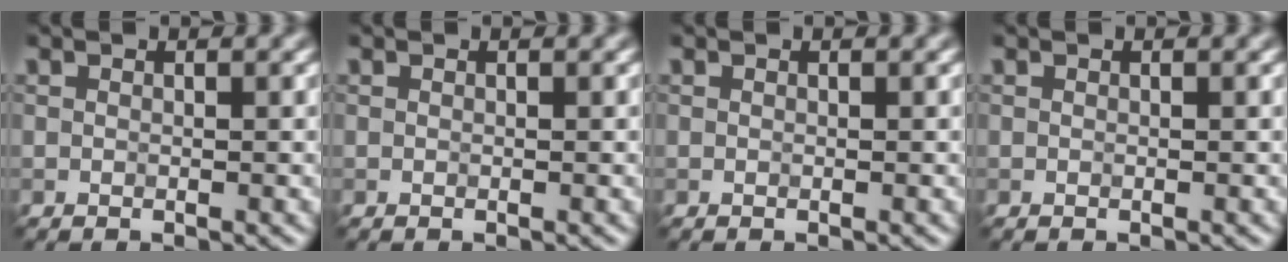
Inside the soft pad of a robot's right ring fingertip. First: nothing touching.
{"total": 0.0}
{"total": 0.0}
{"total": 0.0}